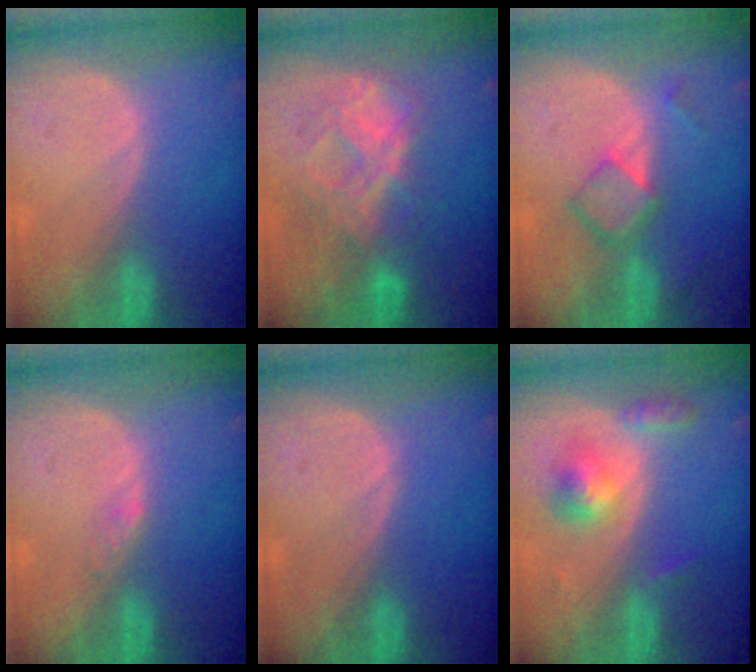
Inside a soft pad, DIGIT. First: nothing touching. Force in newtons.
{"total": 8.6, "press": 7.5, "slide": 4.1}
{"total": 5.5, "press": 4.8, "slide": 2.8}
{"total": 1.2, "press": 1.2, "slide": 0.1}
{"total": 0.0}
{"total": 5.3, "press": 5.0, "slide": 1.7}